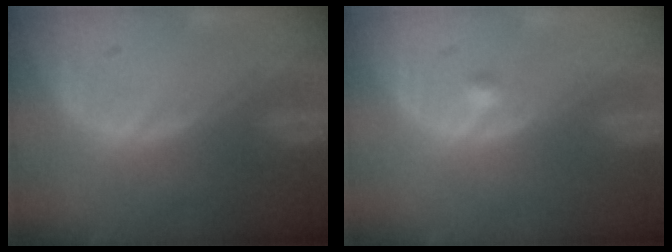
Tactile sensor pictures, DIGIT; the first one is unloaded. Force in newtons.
{"total": 0.9, "press": 0.7, "slide": 0.6}